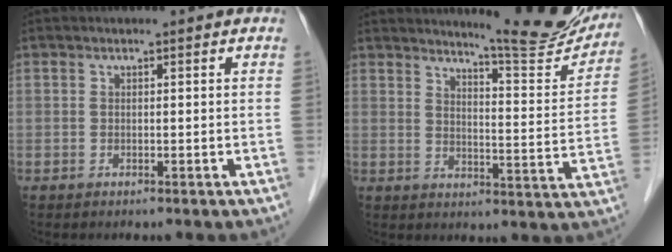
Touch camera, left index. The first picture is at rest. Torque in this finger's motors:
{"motor_torque": [1.02, -1.01, 0.26, 0.05]}